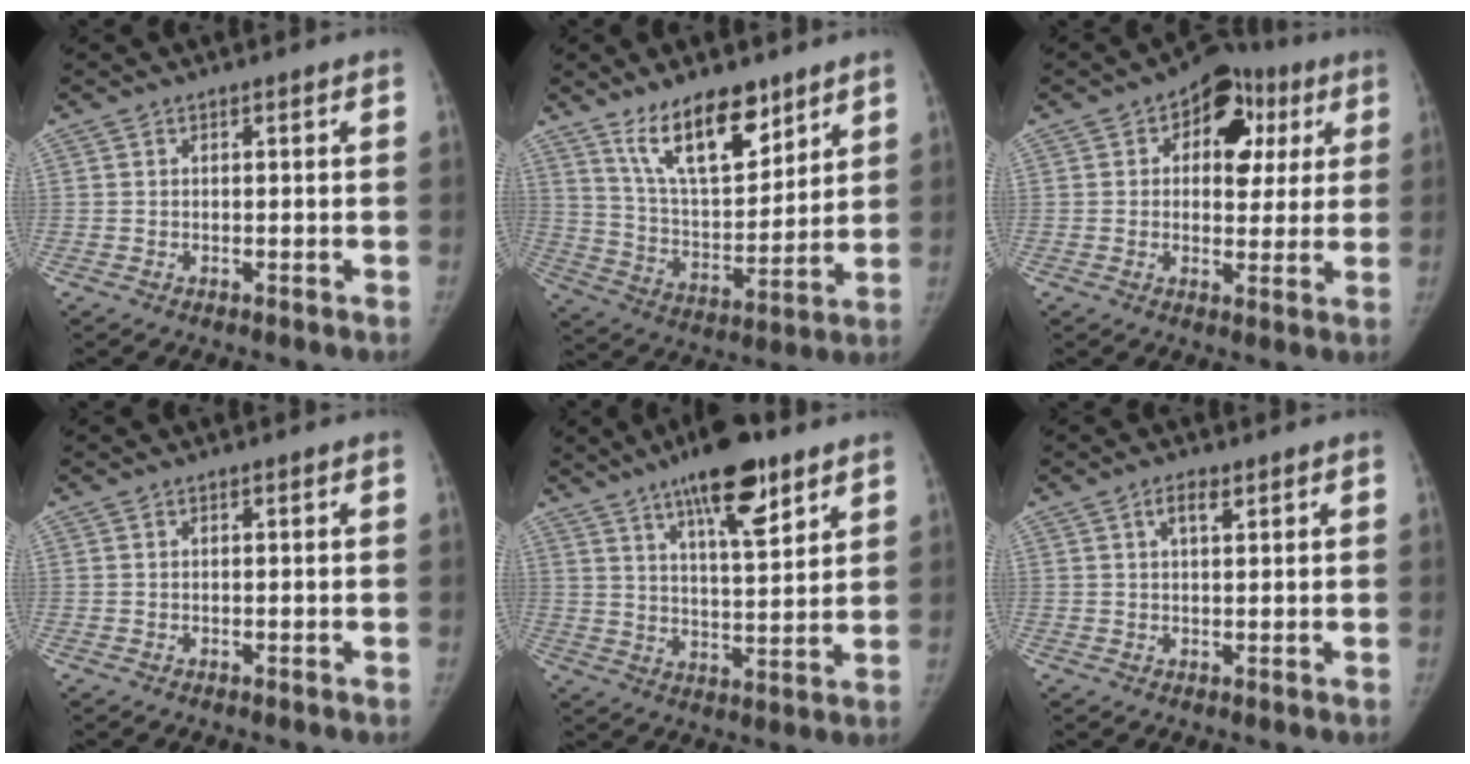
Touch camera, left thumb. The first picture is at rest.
{"total": 15.5, "force": [10.4, 6.4, 9.5], "torque": [-0.121, -0.067, 0.195]}
{"total": 13.0, "force": [4.5, 8.6, 8.7], "torque": [-0.053, 0.007, 0.057]}
{"total": 0.0}
{"total": 14.5, "force": [9.0, 4.4, 10.5], "torque": [-0.141, -0.042, 0.145]}
{"total": 2.7, "force": [1.5, 1.2, 1.9], "torque": [-0.027, -0.004, 0.027]}